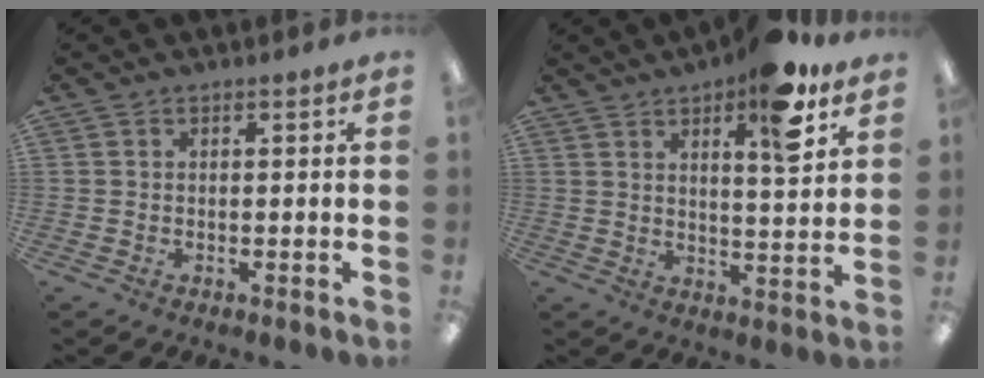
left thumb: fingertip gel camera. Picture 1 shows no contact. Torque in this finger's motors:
{"motor_torque": [2.00, 1.25, 1.73, -0.89, 0.35]}